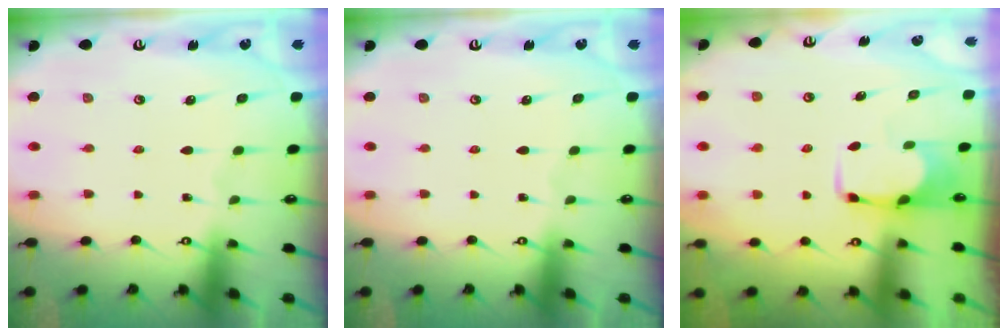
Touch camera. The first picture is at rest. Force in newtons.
{"total": 0.0}
{"total": 1.8, "press": 1.6, "slide": 0.9}